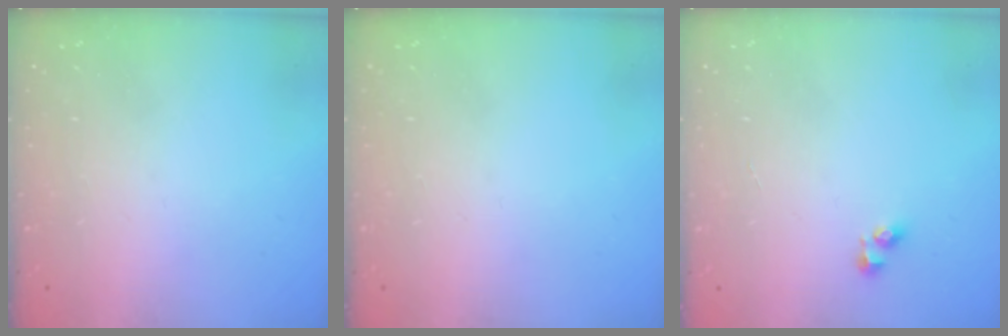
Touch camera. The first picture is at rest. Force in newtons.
{"total": 0.0}
{"total": 2.0, "press": 2.0, "slide": 0.3}